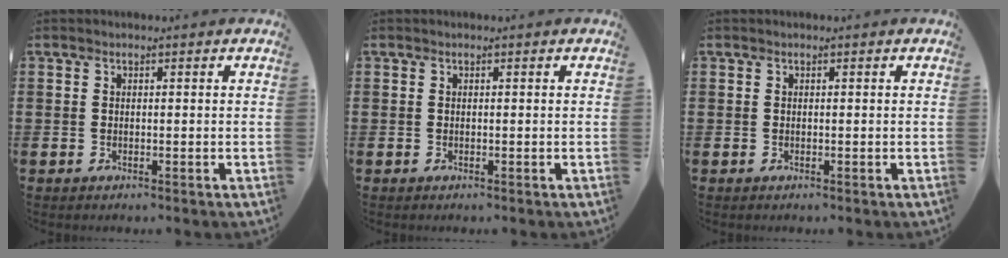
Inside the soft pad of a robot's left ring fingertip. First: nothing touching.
{"total": 0.0}
{"total": 0.0}